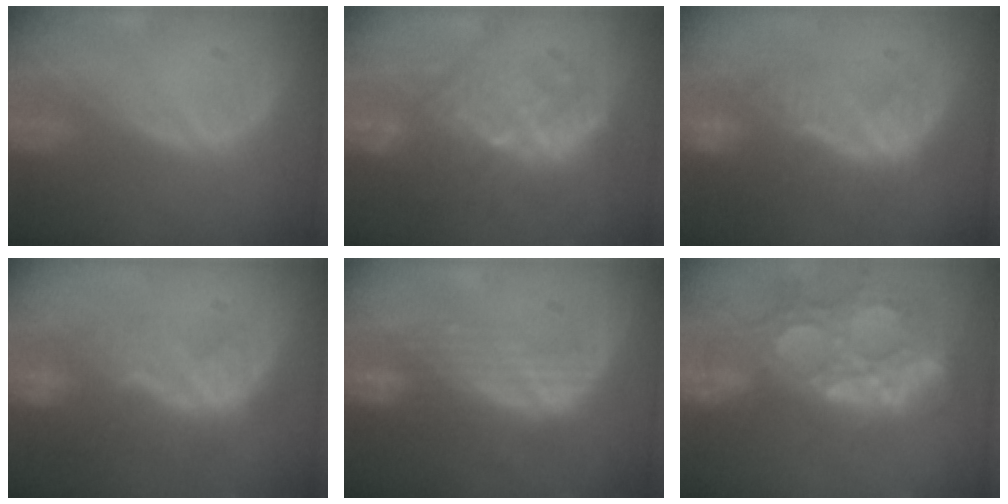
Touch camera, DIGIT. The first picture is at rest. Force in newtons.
{"total": 9.1, "press": 8.8, "slide": 2.4}
{"total": 9.1, "press": 8.4, "slide": 3.5}
{"total": 8.6, "press": 7.7, "slide": 3.6}
{"total": 7.5, "press": 6.9, "slide": 2.8}
{"total": 14.7, "press": 12.1, "slide": 8.3}